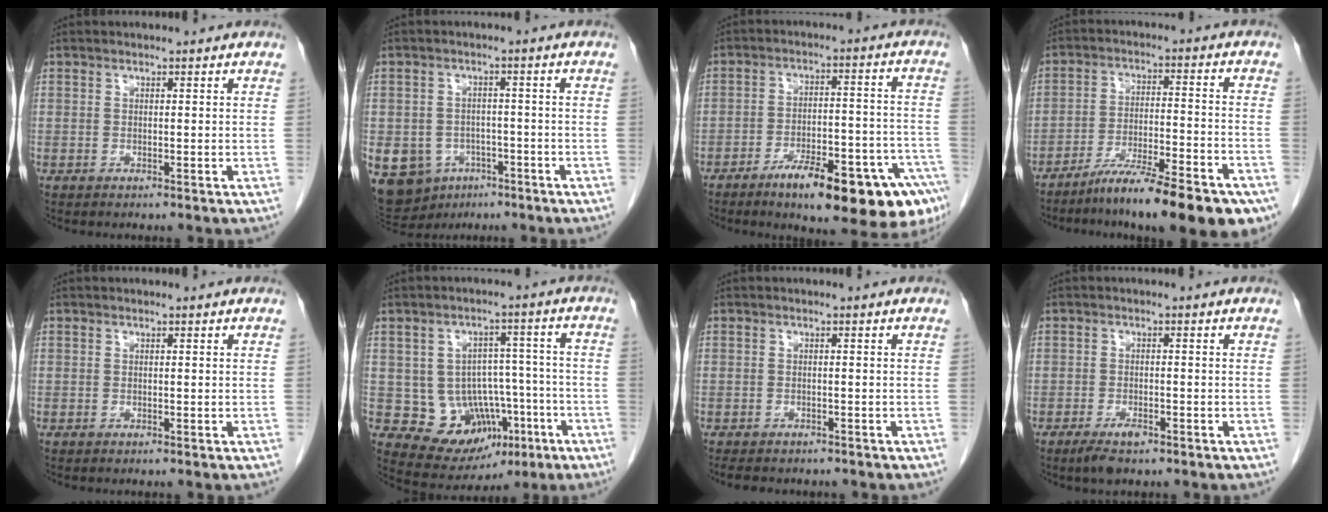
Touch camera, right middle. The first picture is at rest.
{"total": 13.9, "force": [-6.3, 11.2, 5.1], "torque": [-0.140, 0.004, -0.084]}
{"total": 18.7, "force": [-11.9, 3.4, 13.9], "torque": [-0.123, 0.028, -0.167]}
{"total": 18.0, "force": [-13.7, 2.3, 11.5], "torque": [-0.123, 0.001, -0.211]}
{"total": 0.0}
{"total": 11.6, "force": [-3.6, 9.3, 5.9], "torque": [-0.081, 0.031, -0.032]}
{"total": 6.0, "force": [-5.1, 2.3, 2.2], "torque": [-0.032, -0.004, -0.064]}
{"total": 3.3, "force": [-2.2, 1.0, 2.2], "torque": [-0.045, -0.003, -0.035]}